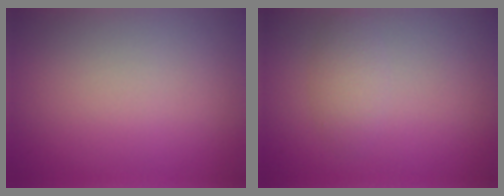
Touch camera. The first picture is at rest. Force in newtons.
{"total": 1.8, "press": 1.8, "slide": 0.2}